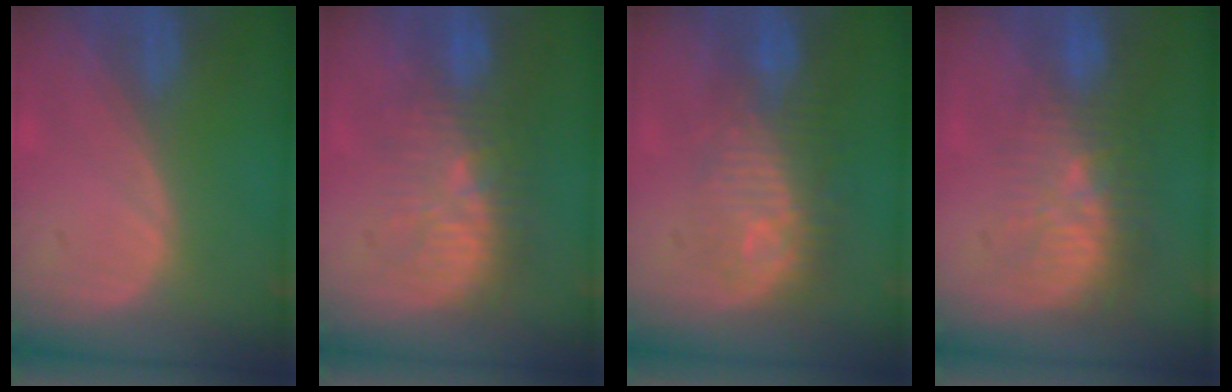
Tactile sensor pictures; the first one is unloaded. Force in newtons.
{"total": 9.4, "press": 8.9, "slide": 2.9}
{"total": 9.7, "press": 8.9, "slide": 3.9}
{"total": 9.6, "press": 8.9, "slide": 3.6}